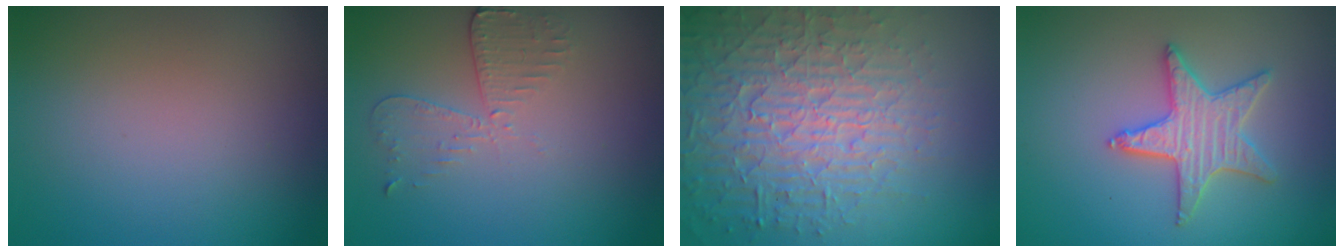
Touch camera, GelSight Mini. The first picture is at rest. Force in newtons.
{"total": 2.6, "press": 2.3, "slide": 1.3}
{"total": 7.4, "press": 7.2, "slide": 1.8}
{"total": 3.5, "press": 3.4, "slide": 0.7}